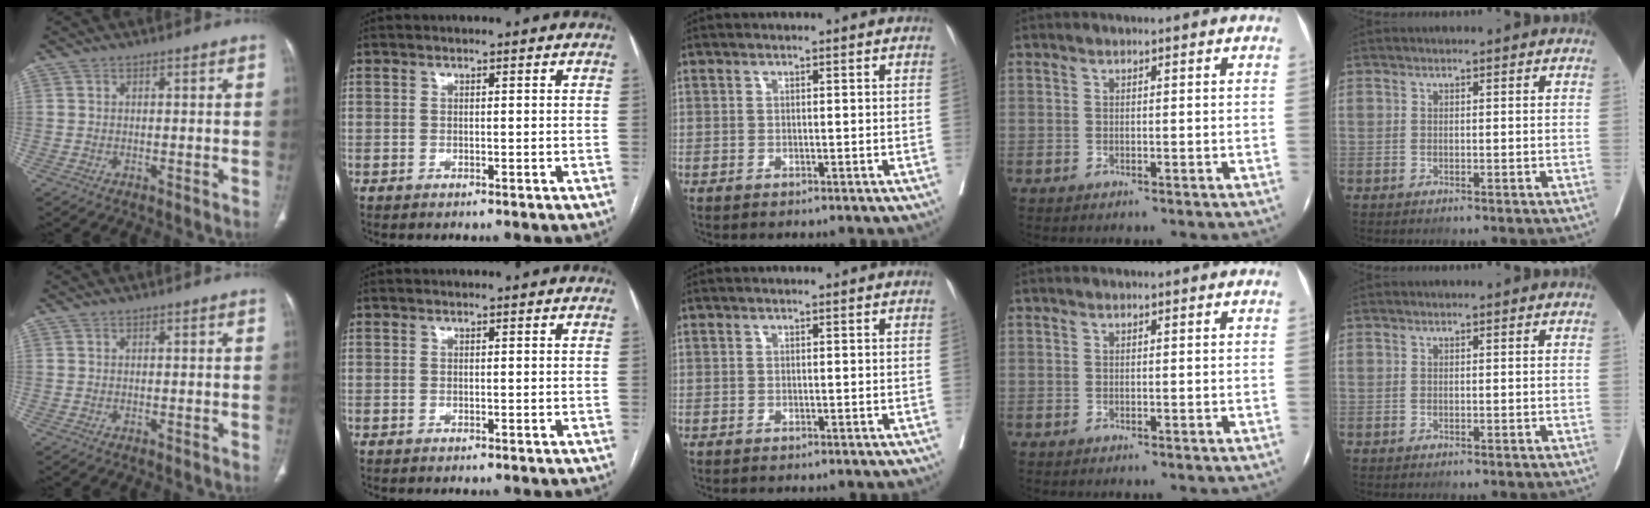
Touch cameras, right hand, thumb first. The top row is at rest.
{}